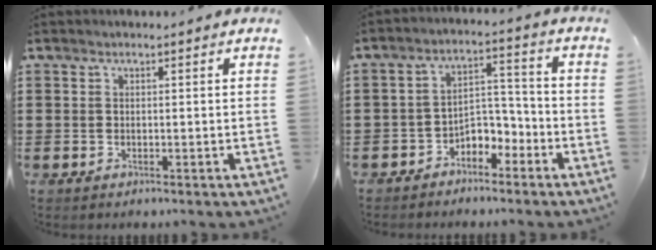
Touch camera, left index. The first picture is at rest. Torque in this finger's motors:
{"motor_torque": [0.06, 0.05, 0.17, 0.02]}